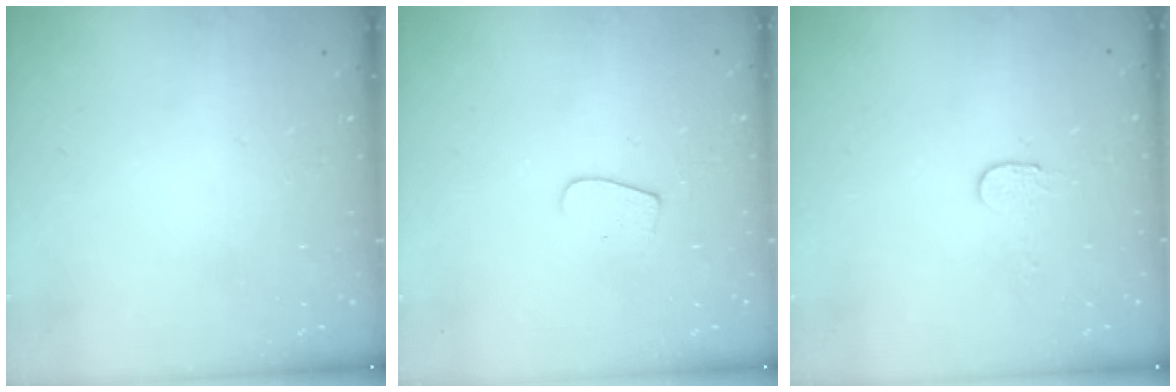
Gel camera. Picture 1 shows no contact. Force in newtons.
{"total": 5.0, "press": 5.0, "slide": 0.4}
{"total": 2.7, "press": 2.7, "slide": 0.2}